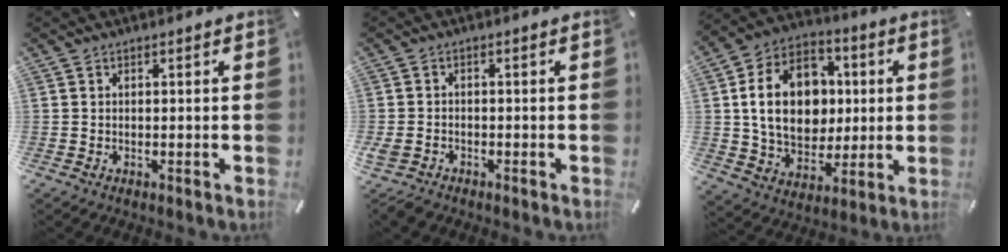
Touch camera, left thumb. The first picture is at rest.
{"total": 2.7, "force": [-1.7, 1.7, 1.2], "torque": [-0.034, 0.003, -0.036]}
{"total": 18.6, "force": [1.6, 14.6, 11.5], "torque": [-0.218, 0.009, 0.033]}